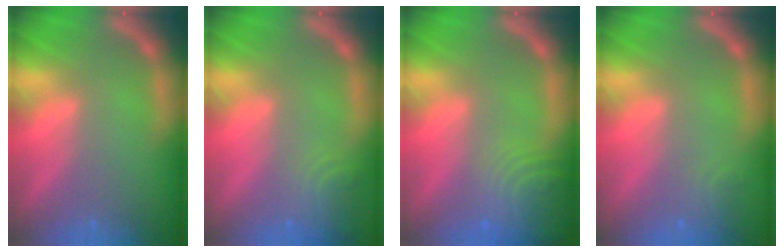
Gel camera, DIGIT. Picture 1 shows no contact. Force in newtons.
{"total": 3.5}
{"total": 7.4}
{"total": 1.4}